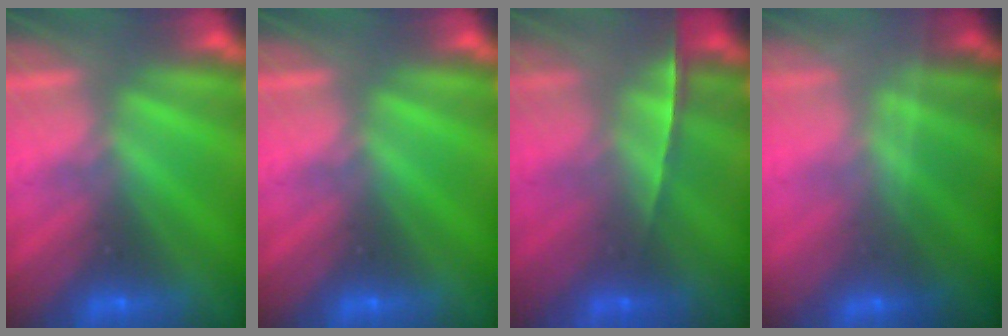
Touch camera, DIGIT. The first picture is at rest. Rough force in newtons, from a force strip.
{"total": 0.0}
{"total": 1.6}
{"total": 1.7}